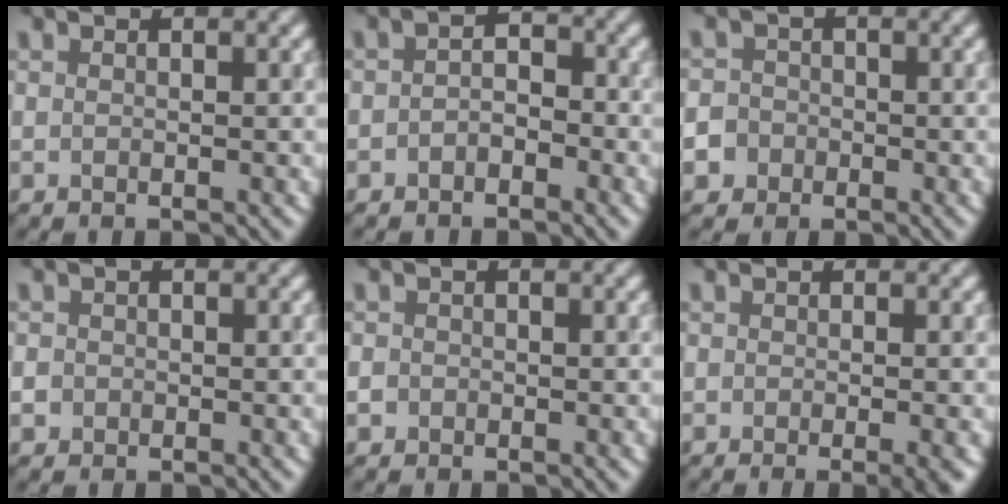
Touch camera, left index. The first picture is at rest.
{"total": 2.1, "force": [-1.0, 1.4, 1.2], "torque": [-0.021, 0.006, -0.024]}
{"total": 4.9, "force": [-2.1, 4.4, 0.9], "torque": [-0.002, -0.002, -0.059]}
{"total": 1.7, "force": [-0.4, 1.6, 0.5], "torque": [0.002, 0.002, -0.010]}
{"total": 1.3, "force": [-0.4, 1.2, 0.3], "torque": [0.003, -0.001, -0.007]}
{"total": 2.8, "force": [-1.3, 0.7, 2.4], "torque": [-0.028, -0.010, -0.013]}